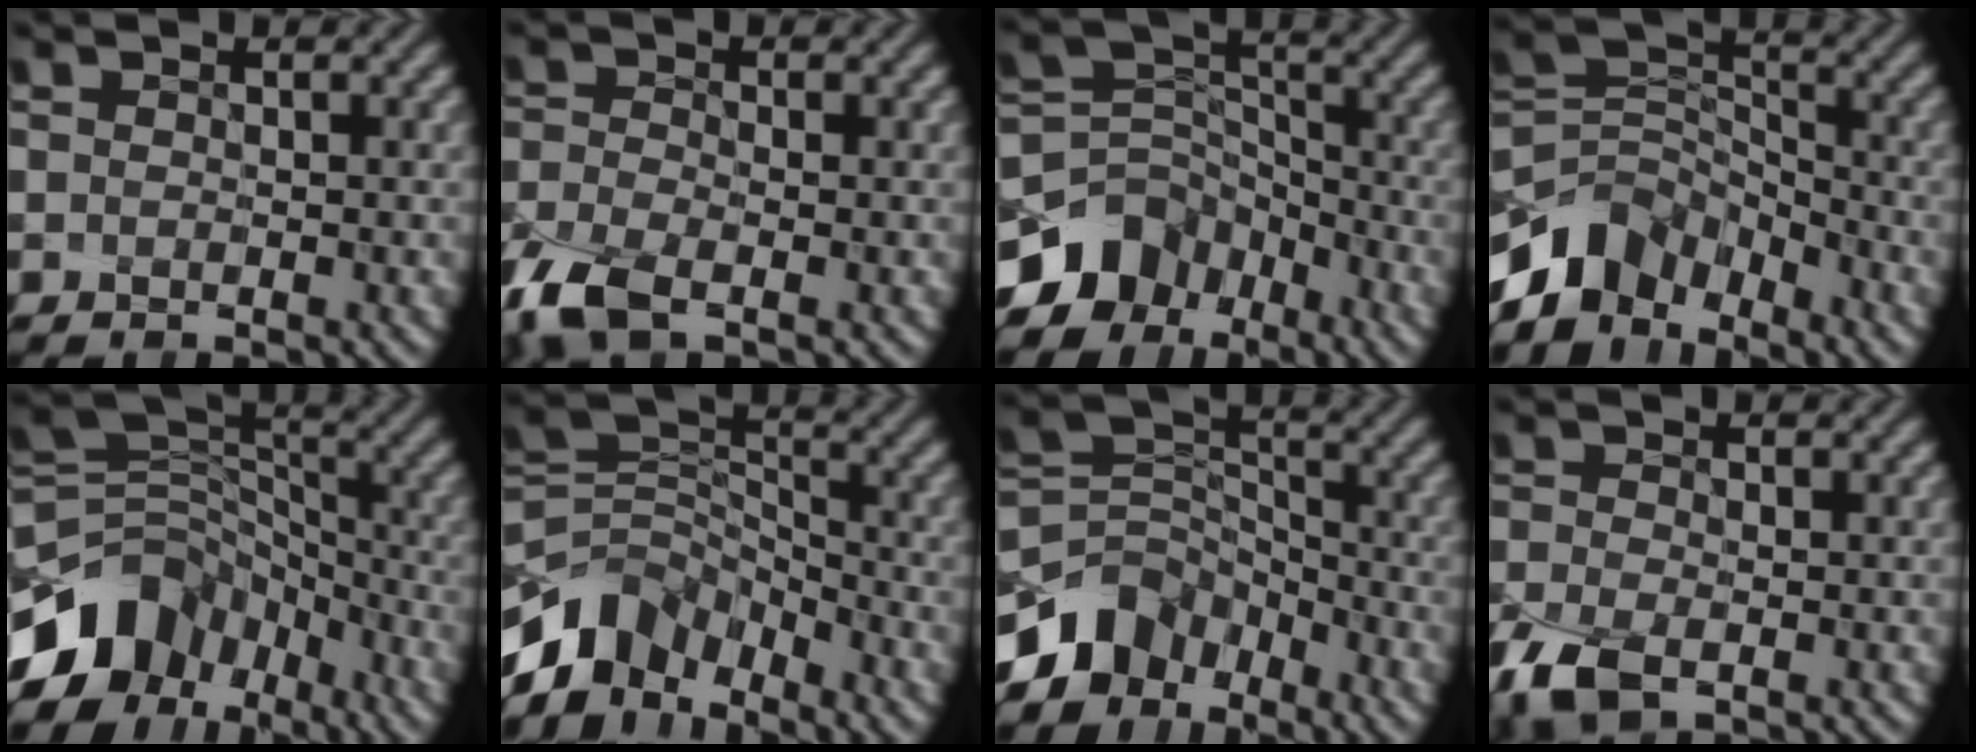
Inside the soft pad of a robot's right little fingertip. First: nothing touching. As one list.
[{"total": 6.7, "force": [-4.5, 2.6, 4.3], "torque": [-0.103, -0.019, -0.091]}, {"total": 6.8, "force": [-4.5, 4.7, 2.0], "torque": [-0.027, 0.009, -0.089]}, {"total": 6.0, "force": [-4.5, 3.6, 1.8], "torque": [-0.019, 0.005, -0.090]}, {"total": 9.1, "force": [-4.8, 6.4, 4.4], "torque": [-0.079, 0.015, -0.095]}, {"total": 6.6, "force": [-4.6, 4.0, 2.4], "torque": [-0.033, 0.006, -0.093]}, {"total": 6.3, "force": [-4.4, 4.2, 1.7], "torque": [-0.018, 0.006, -0.089]}, {"total": 5.0, "force": [-3.0, 2.3, 3.3], "torque": [-0.083, -0.013, -0.062]}]